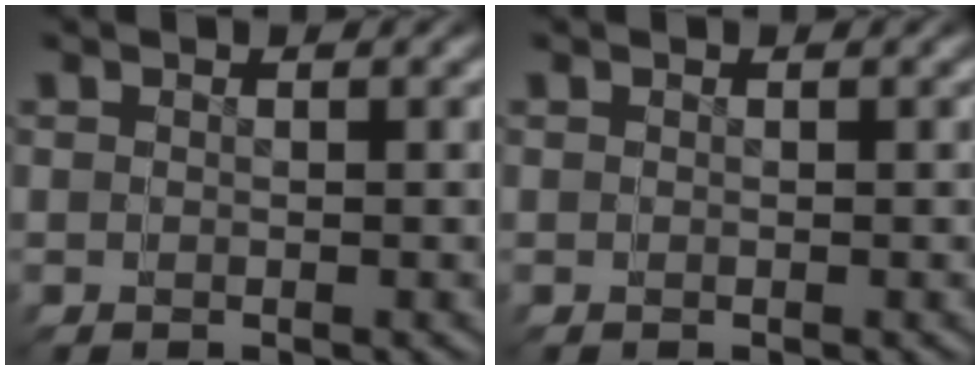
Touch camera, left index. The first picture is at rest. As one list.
[{"total": 0.0}]